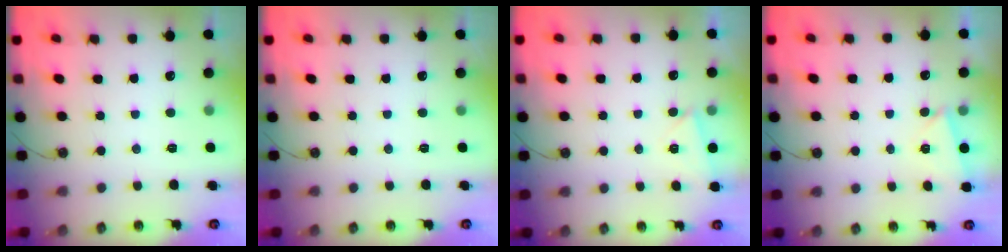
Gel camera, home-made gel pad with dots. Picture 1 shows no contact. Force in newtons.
{"total": 0.0}
{"total": 2.6, "press": 1.5, "slide": 2.1}
{"total": 3.3, "press": 2.5, "slide": 2.2}